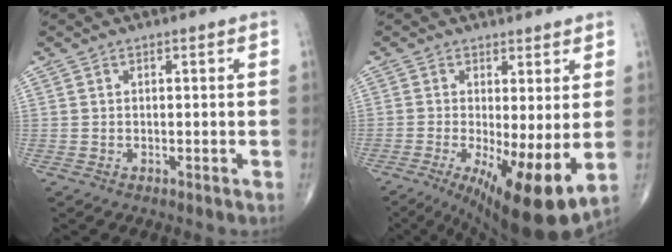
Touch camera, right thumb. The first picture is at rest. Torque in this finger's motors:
{"motor_torque": [1.13, 2.14, 0.27, -0.18, 0.17]}